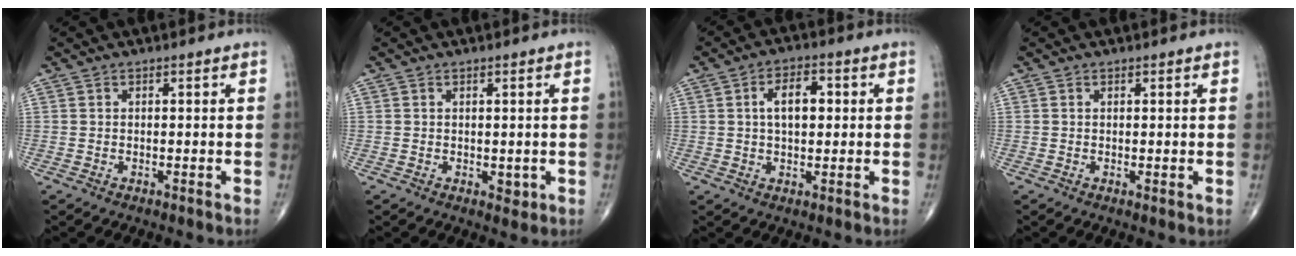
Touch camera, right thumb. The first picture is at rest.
{"total": 1.6, "force": [-0.1, 1.1, 1.1], "torque": [-0.010, -0.002, 0.003]}
{"total": 6.6, "force": [1.0, 3.7, 5.4], "torque": [-0.078, 0.011, 0.013]}
{"total": 0.5, "force": [0.2, 0.2, 0.4], "torque": [-0.013, -0.004, 0.003]}